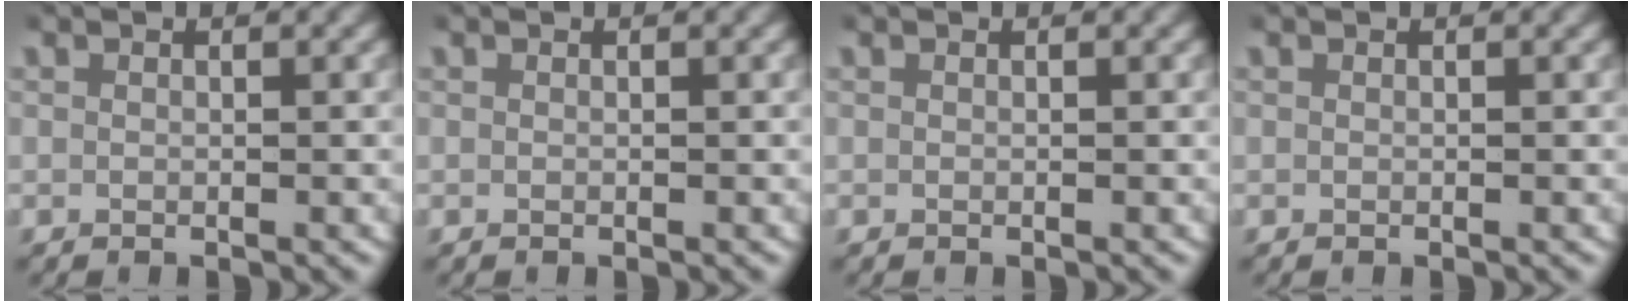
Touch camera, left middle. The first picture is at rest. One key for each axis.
{"total": 0.0}
{"total": 0.0}
{"total": 0.0}